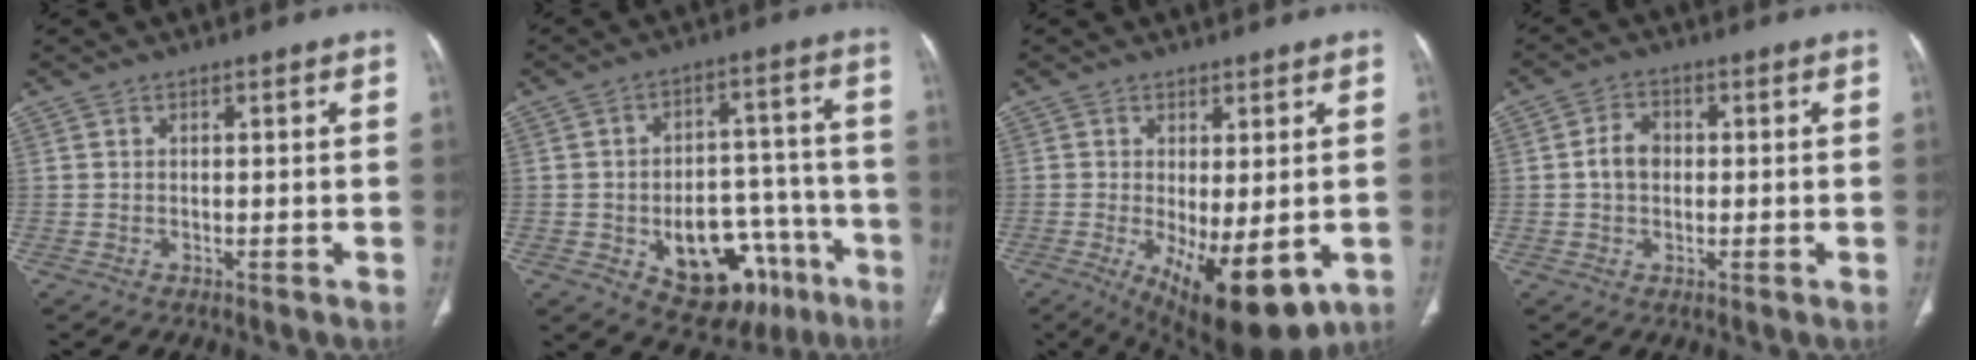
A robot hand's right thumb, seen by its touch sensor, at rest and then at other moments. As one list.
[{"total": 18.8, "force": [-8.2, 11.7, 12.3], "torque": [-0.127, 0.056, -0.100]}, {"total": 13.5, "force": [-3.7, 5.4, 11.8], "torque": [-0.177, -0.023, -0.035]}, {"total": 4.4, "force": [0.1, 3.4, 2.8], "torque": [-0.044, 0.013, -0.004]}]